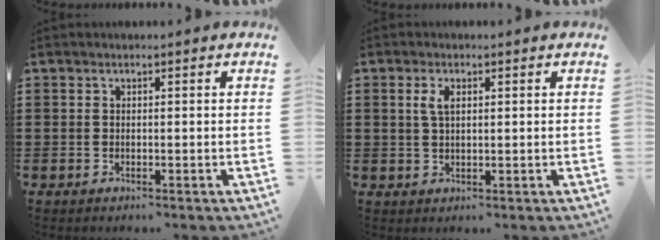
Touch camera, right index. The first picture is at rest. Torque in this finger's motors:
{"motor_torque": [0.34, -0.32, 0.39, 0.11]}